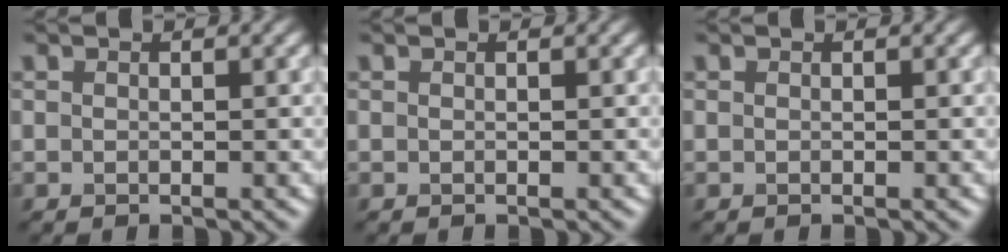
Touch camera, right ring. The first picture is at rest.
{"total": 0.0}
{"total": 0.0}